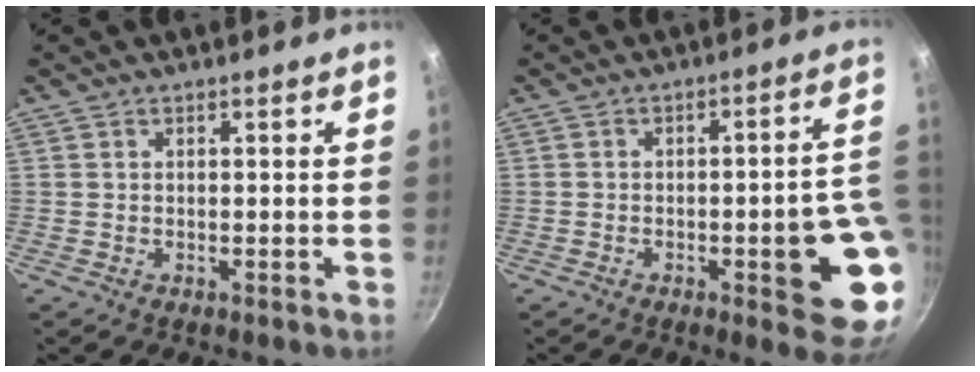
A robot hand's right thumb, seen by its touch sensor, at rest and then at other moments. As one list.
[{"total": 13.5, "force": [-3.4, 3.7, 12.5], "torque": [-0.113, 0.027, -0.042]}]